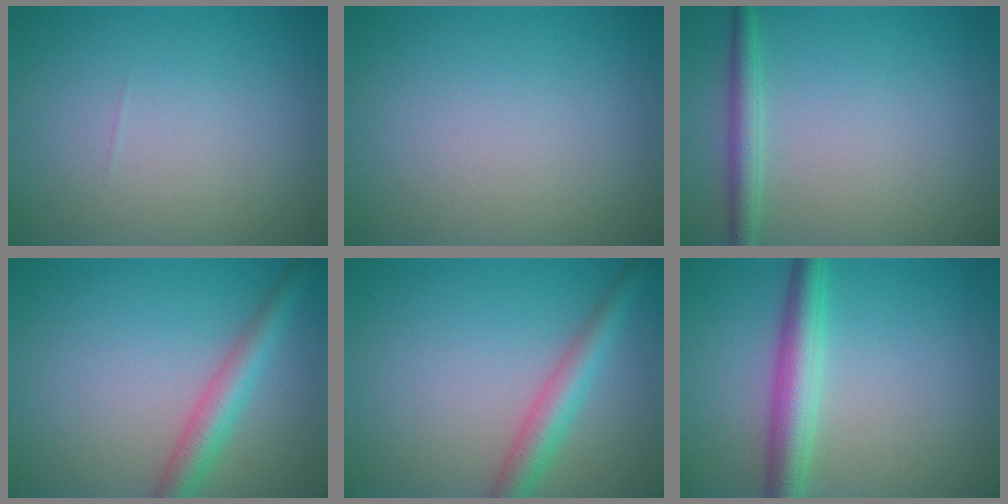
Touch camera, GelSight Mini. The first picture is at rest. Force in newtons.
{"total": 0.0}
{"total": 2.2, "press": 2.2, "slide": 0.1}
{"total": 3.5, "press": 3.5, "slide": 0.1}
{"total": 3.5, "press": 3.5, "slide": 0.1}
{"total": 4.4, "press": 4.4, "slide": 0.1}